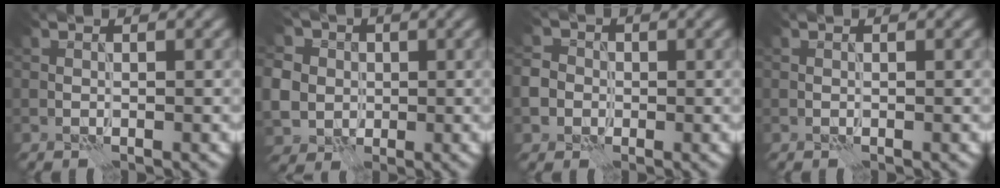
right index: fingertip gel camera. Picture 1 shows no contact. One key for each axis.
{"total": 9.0, "fx": 1.4, "fy": 8.2, "fz": 3.5, "tx": -0.091, "ty": 0.006, "tz": 0.012}
{"total": 4.5, "fx": -0.6, "fy": 4.1, "fz": 1.5, "tx": -0.017, "ty": 0.018, "tz": -0.036}
{"total": 0.0}